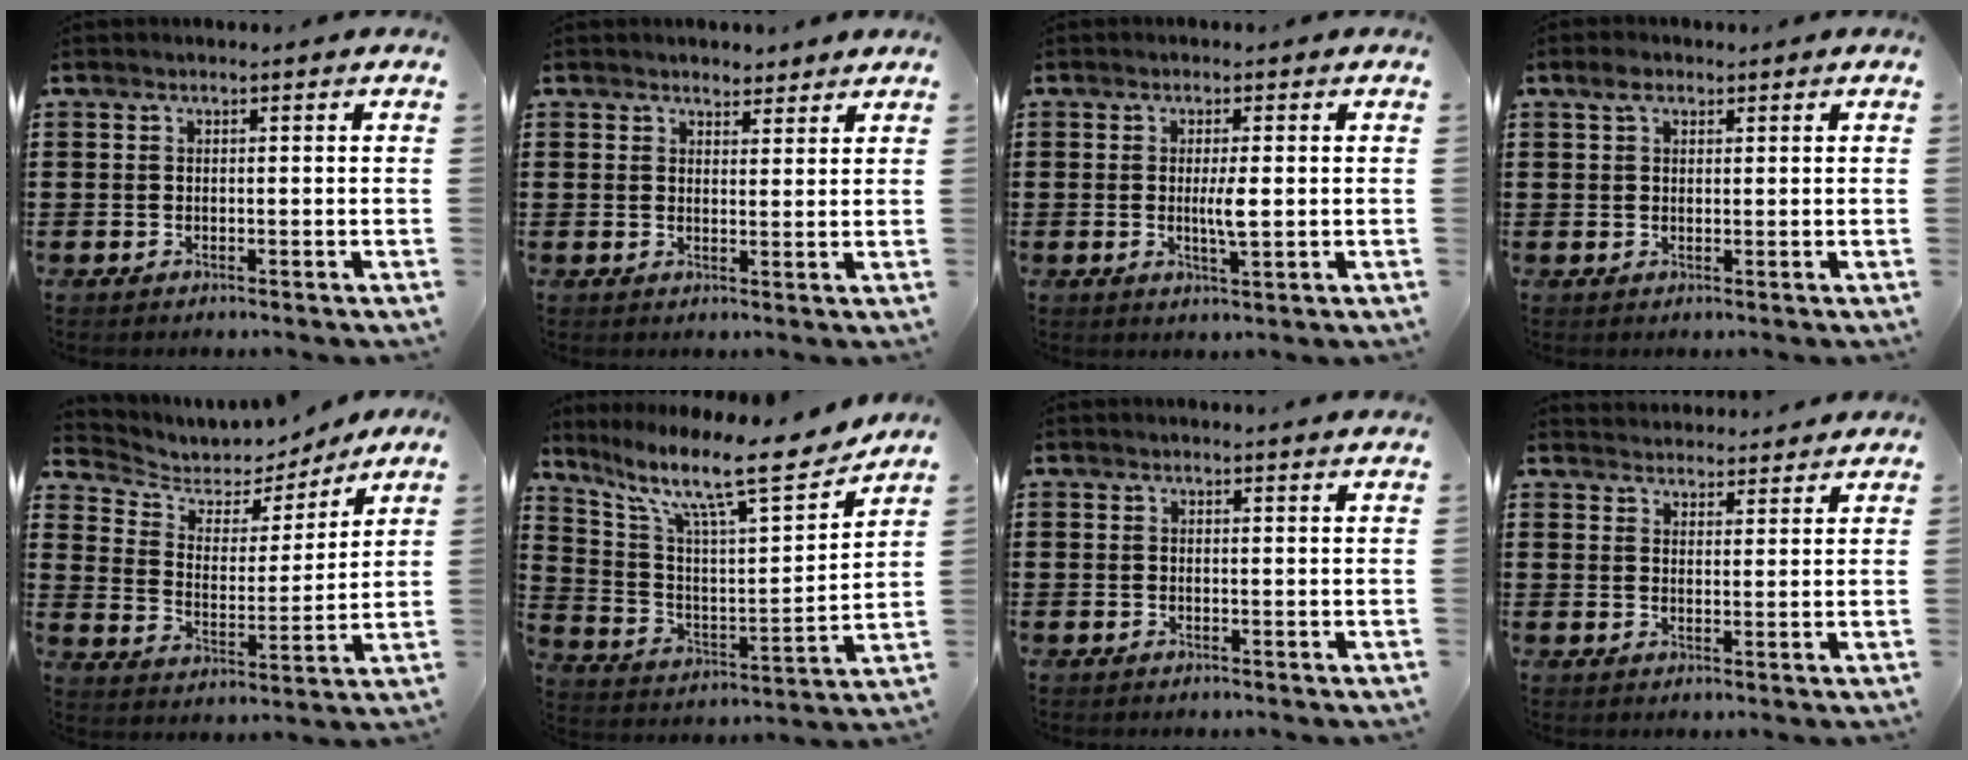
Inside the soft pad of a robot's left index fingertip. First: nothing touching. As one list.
[{"total": 2.6, "force": [2.5, 0.8, 0.1], "torque": [-0.008, -0.001, 0.047]}, {"total": 3.4, "force": [0.1, 0.3, 3.3], "torque": [-0.061, -0.005, 0.000]}, {"total": 2.7, "force": [1.5, 1.5, 1.6], "torque": [-0.029, 0.005, 0.024]}, {"total": 5.1, "force": [4.4, 2.6, 0.8], "torque": [-0.047, -0.026, 0.073]}, {"total": 13.0, "force": [10.1, 2.0, 8.0], "torque": [-0.169, -0.067, 0.159]}, {"total": 1.0, "force": [0.9, -0.1, 0.3], "torque": [-0.006, -0.003, 0.018]}, {"total": 3.1, "force": [3.1, 0.2, -0.4], "torque": [-0.001, -0.011, 0.058]}]